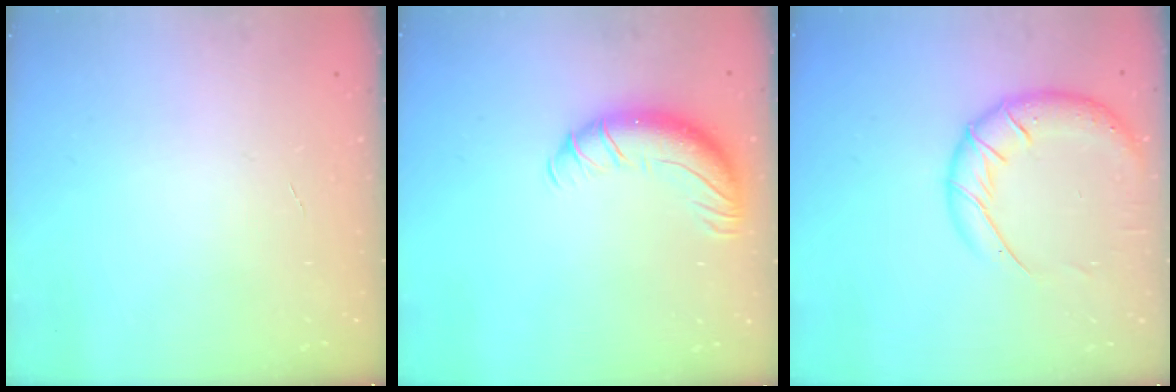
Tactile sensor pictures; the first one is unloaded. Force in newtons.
{"total": 11.1, "press": 10.9, "slide": 2.4}
{"total": 15.9, "press": 15.5, "slide": 3.4}